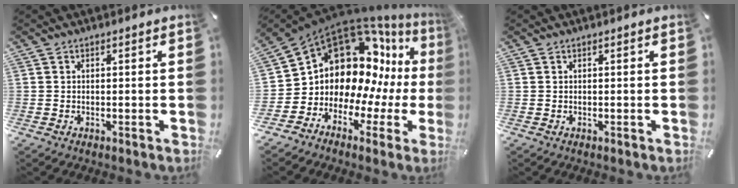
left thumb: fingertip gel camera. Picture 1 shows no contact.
{"total": 14.9, "force": [4.8, 11.6, 8.0], "torque": [-0.143, -0.088, 0.096]}
{"total": 0.0}